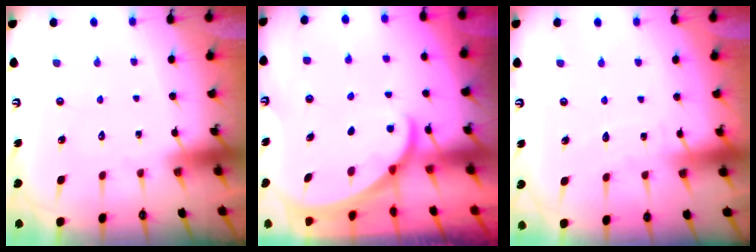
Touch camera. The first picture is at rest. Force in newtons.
{"total": 1.6, "press": 1.6, "slide": 0.1}
{"total": 3.1, "press": 3.1, "slide": 0.3}